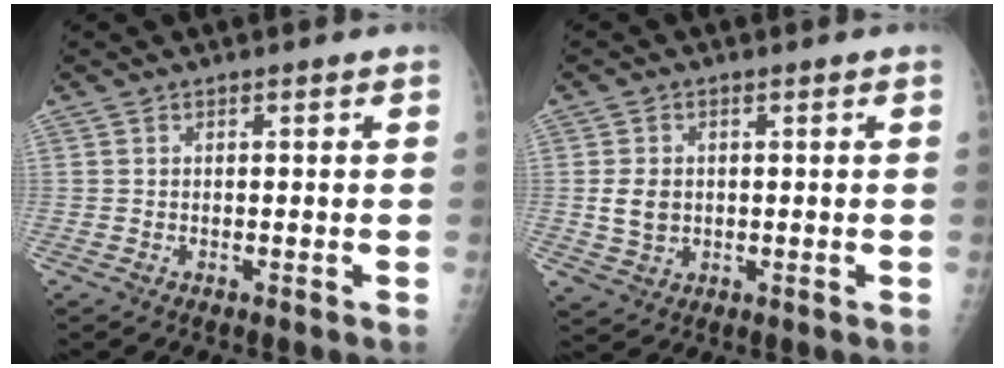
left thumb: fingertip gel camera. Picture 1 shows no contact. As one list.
[{"total": 5.1, "force": [0.2, 4.1, 3.0], "torque": [-0.043, -0.005, 0.014]}]